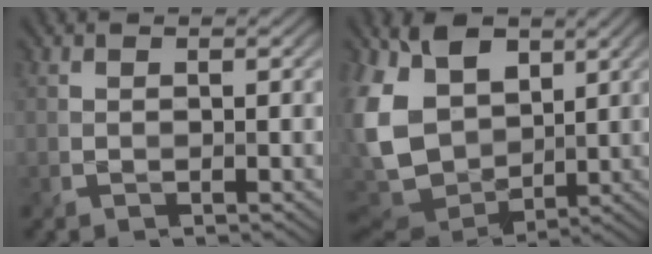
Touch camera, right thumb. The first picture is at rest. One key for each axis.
{"total": 14.9, "fx": 2.7, "fy": 11.0, "fz": 9.6, "tx": -0.254, "ty": -0.010, "tz": 0.060}